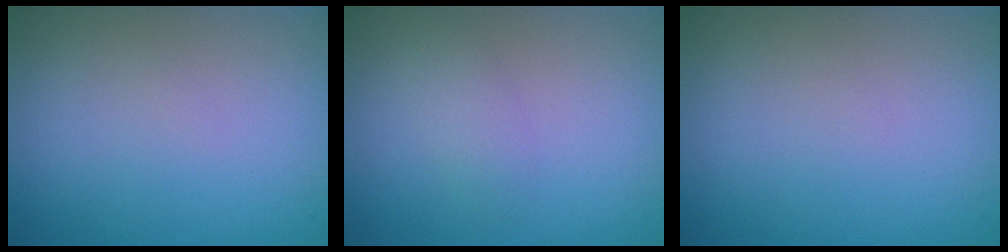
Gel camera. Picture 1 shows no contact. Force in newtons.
{"total": 1.4, "press": 1.4, "slide": 0.0}
{"total": 0.0}